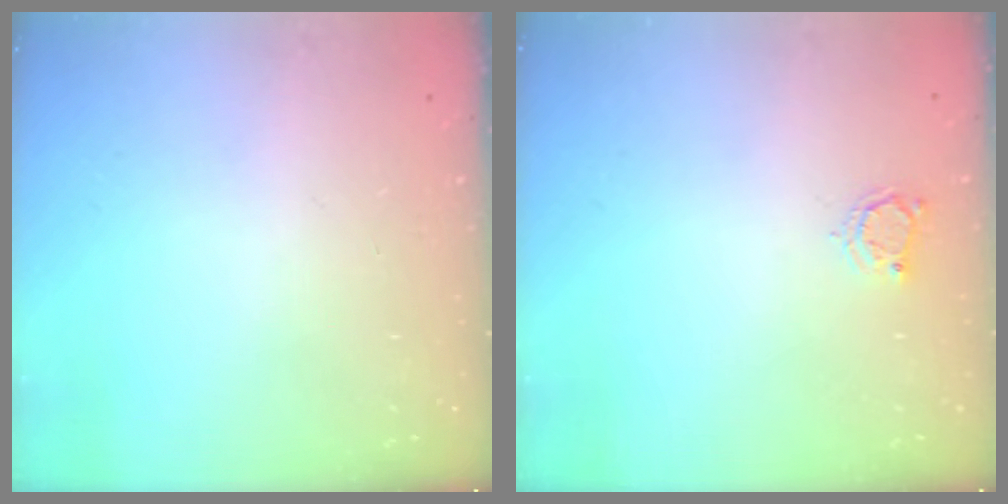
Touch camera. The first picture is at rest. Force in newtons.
{"total": 3.3, "press": 3.3, "slide": 0.5}